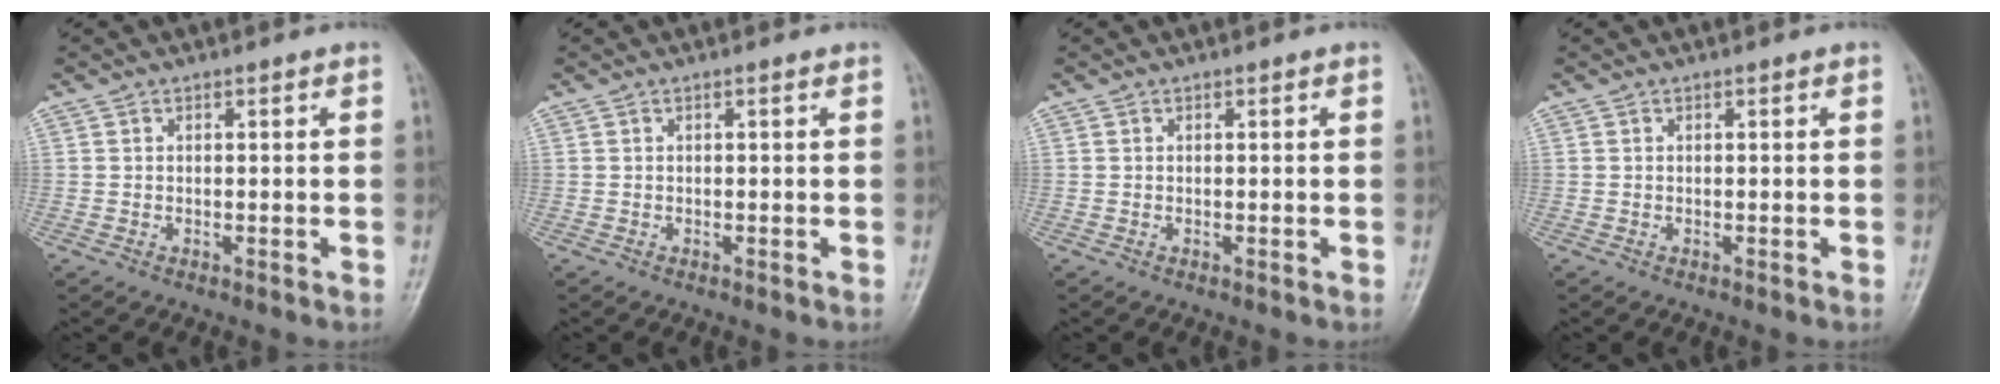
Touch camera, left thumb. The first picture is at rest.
{"total": 0.0}
{"total": 0.0}
{"total": 0.0}